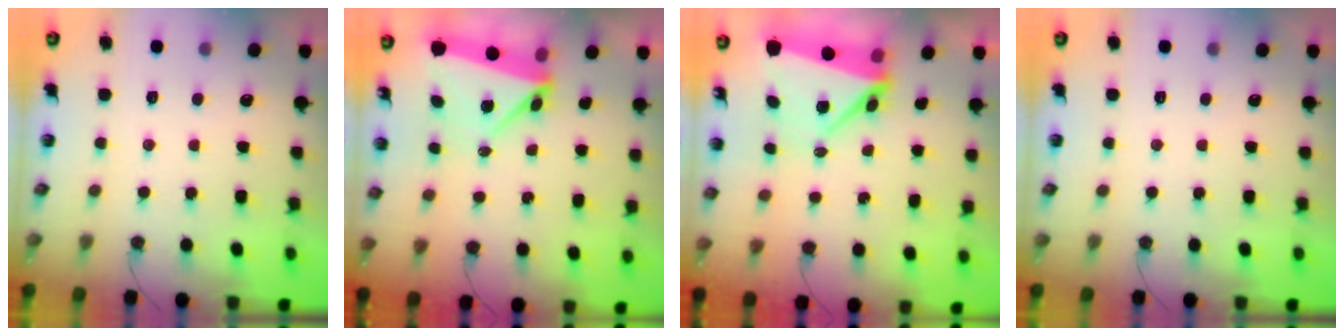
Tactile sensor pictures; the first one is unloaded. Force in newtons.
{"total": 7.4, "press": 5.1, "slide": 5.3}
{"total": 6.3, "press": 6.2, "slide": 1.1}
{"total": 0.0}